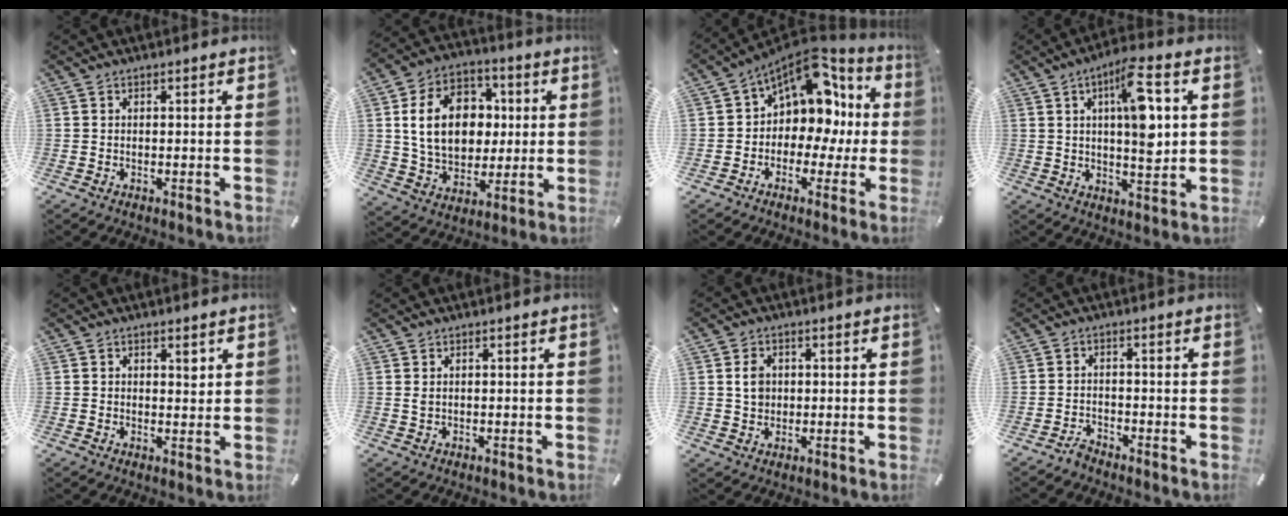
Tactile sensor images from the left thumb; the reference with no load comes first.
{"total": 16.9, "force": [2.2, 13.2, 10.2], "torque": [-0.188, 0.015, 0.044]}
{"total": 12.4, "force": [5.6, 8.7, 6.9], "torque": [-0.101, -0.052, 0.098]}
{"total": 12.3, "force": [3.3, 4.0, 11.2], "torque": [-0.177, -0.008, 0.046]}
{"total": 2.2, "force": [1.1, 1.5, 1.3], "torque": [-0.003, -0.006, 0.014]}
{"total": 0.8, "force": [0.3, 0.5, 0.5], "torque": [-0.010, 0.003, 0.004]}
{"total": 4.4, "force": [0.7, 3.8, 2.0], "torque": [-0.028, 0.002, 0.009]}
{"total": 2.5, "force": [-2.3, 0.7, 0.5], "torque": [-0.018, 0.010, -0.049]}